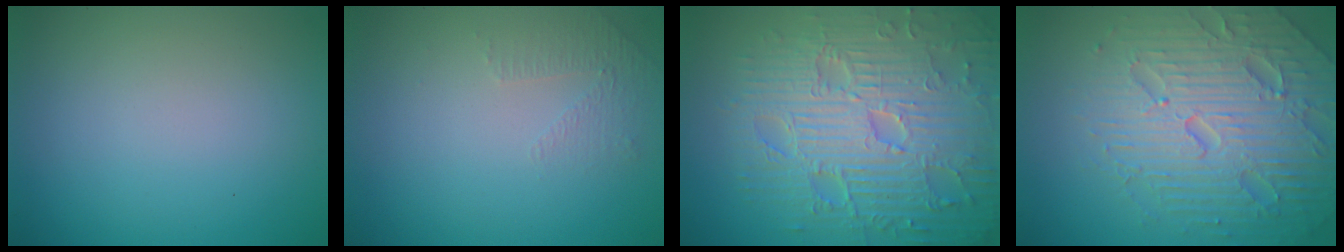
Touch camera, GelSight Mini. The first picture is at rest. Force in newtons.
{"total": 1.1, "press": 0.6, "slide": 1.0}
{"total": 10.8, "press": 7.2, "slide": 8.1}
{"total": 7.4, "press": 7.2, "slide": 1.7}